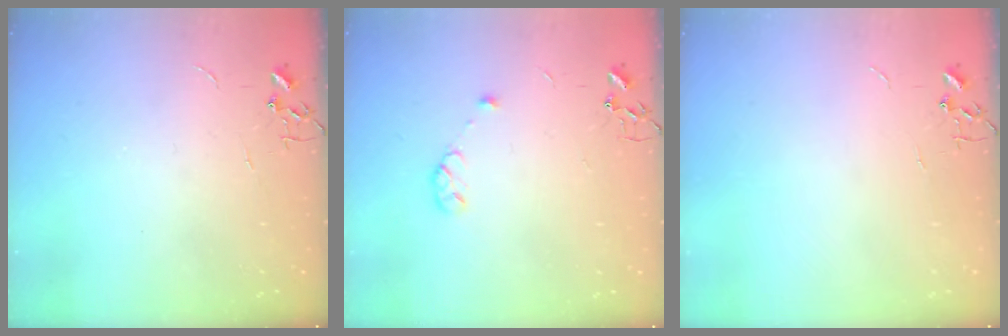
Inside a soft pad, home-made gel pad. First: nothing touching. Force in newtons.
{"total": 5.5, "press": 5.4, "slide": 1.0}
{"total": 0.0}